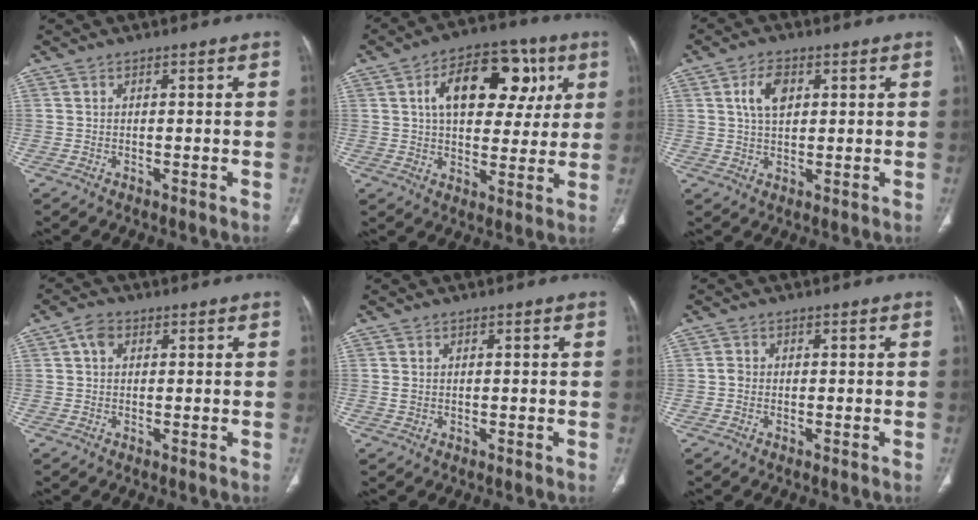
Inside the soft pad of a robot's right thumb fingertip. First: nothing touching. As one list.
[{"total": 17.9, "force": [5.7, 10.5, 13.4], "torque": [-0.152, 0.012, 0.083]}, {"total": 5.7, "force": [1.8, 3.4, 4.2], "torque": [-0.071, 0.000, 0.034]}, {"total": 2.9, "force": [0.9, 2.2, 1.8], "torque": [-0.027, 0.007, 0.015]}, {"total": 1.3, "force": [0.1, 1.1, 0.7], "torque": [-0.015, 0.003, 0.005]}, {"total": 1.2, "force": [-0.3, 1.0, 0.5], "torque": [-0.004, 0.004, -0.007]}]